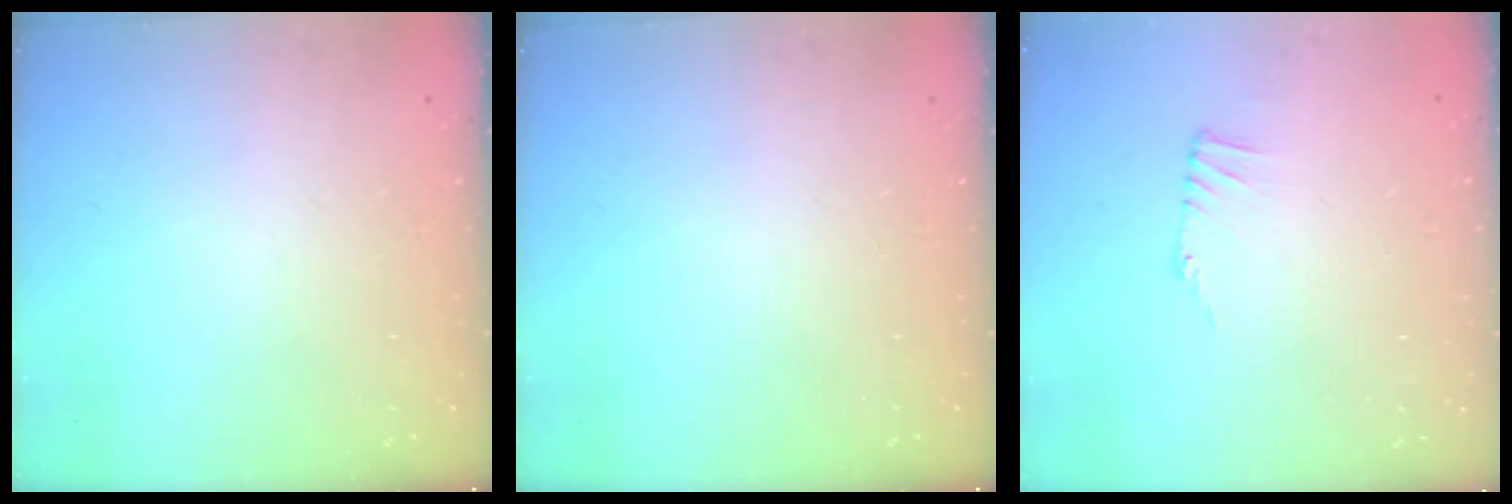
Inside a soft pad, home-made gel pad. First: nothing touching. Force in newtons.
{"total": 0.0}
{"total": 1.3, "press": 1.2, "slide": 0.2}